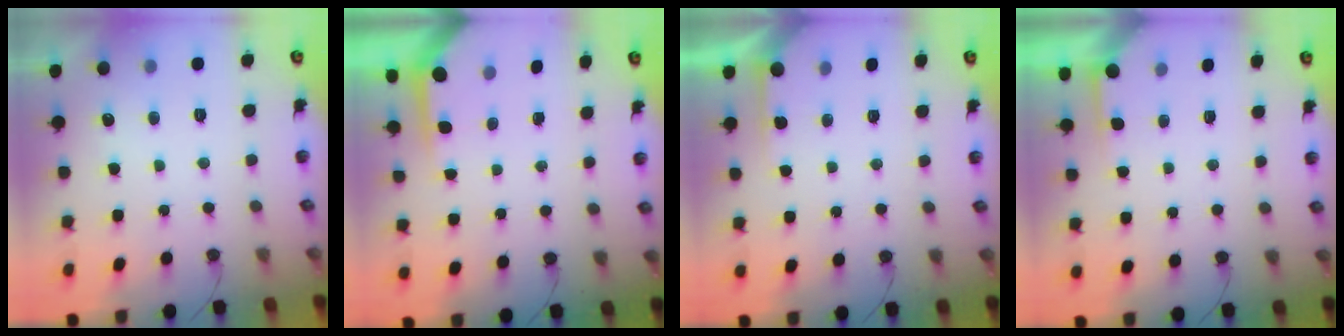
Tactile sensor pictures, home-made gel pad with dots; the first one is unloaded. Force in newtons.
{"total": 3.6, "press": 3.6, "slide": 0.4}
{"total": 2.9, "press": 2.9, "slide": 0.2}
{"total": 1.6, "press": 1.6, "slide": 0.3}